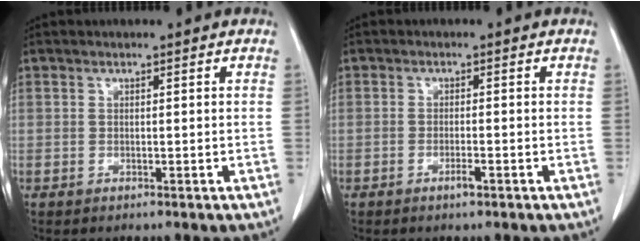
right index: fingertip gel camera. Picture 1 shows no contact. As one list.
[{"total": 1.7, "force": [-0.9, 0.2, 1.4], "torque": [-0.025, -0.001, -0.015]}]